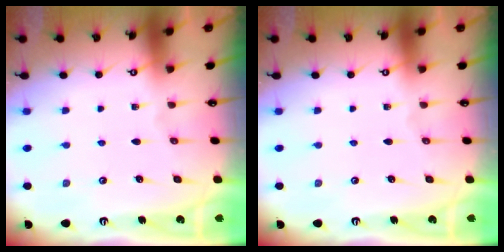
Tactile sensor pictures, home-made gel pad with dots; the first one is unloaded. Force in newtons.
{"total": 0.0}